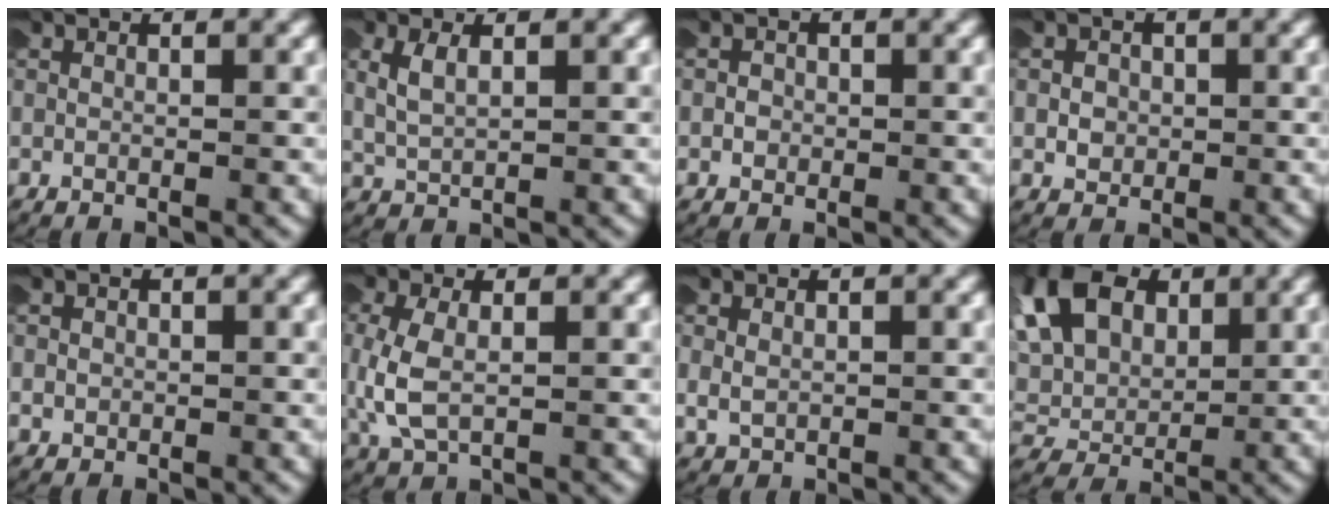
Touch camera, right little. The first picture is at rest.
{"total": 2.2, "force": [0.8, 1.3, 1.5], "torque": [-0.039, 0.004, 0.020]}
{"total": 1.0, "force": [-0.3, 1.0, 0.1], "torque": [-0.008, 0.004, -0.011]}
{"total": 1.4, "force": [-0.2, 1.4, 0.4], "torque": [-0.011, 0.008, -0.007]}
{"total": 1.2, "force": [-0.3, 1.1, 0.0], "torque": [-0.008, 0.005, -0.009]}
{"total": 3.7, "force": [0.2, 2.3, 2.8], "torque": [-0.088, -0.002, 0.011]}
{"total": 1.7, "force": [0.3, 1.4, 1.0], "torque": [-0.036, -0.004, 0.013]}
{"total": 11.0, "force": [2.6, 8.4, 6.6], "torque": [-0.162, -0.004, 0.037]}